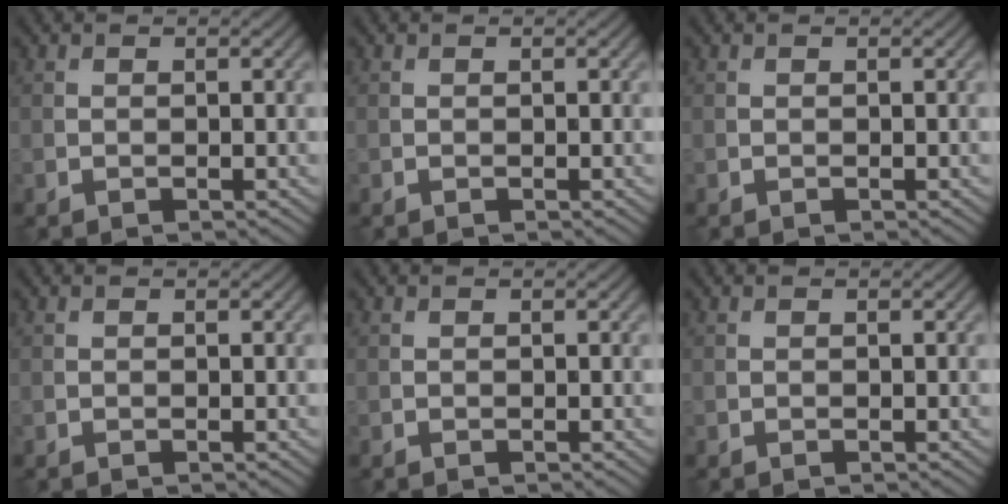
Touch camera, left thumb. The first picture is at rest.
{"total": 0.0}
{"total": 0.0}
{"total": 0.0}
{"total": 0.0}
{"total": 0.0}